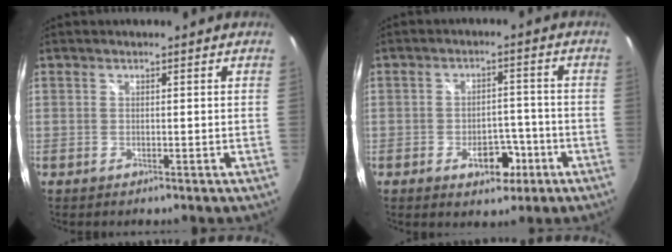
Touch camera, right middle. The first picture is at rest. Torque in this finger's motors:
{"motor_torque": [-0.27, 0.23, 0.28, 0.07]}